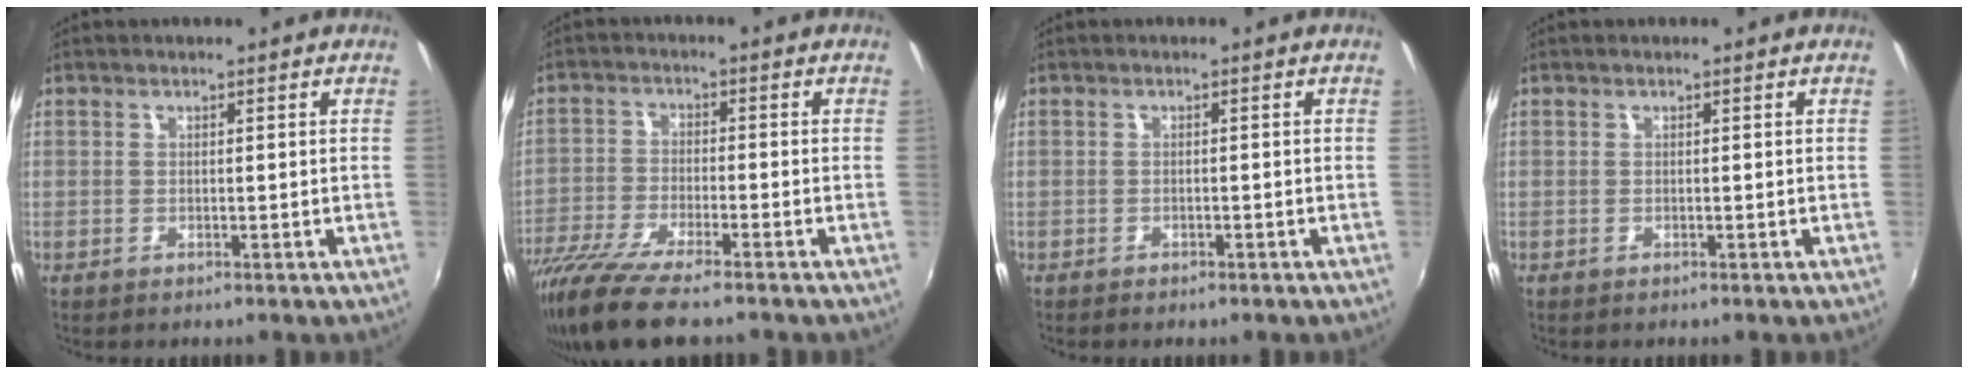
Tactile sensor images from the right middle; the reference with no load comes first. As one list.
[{"total": 12.1, "force": [-9.5, 1.8, 7.2], "torque": [-0.164, -0.046, -0.179]}, {"total": 1.7, "force": [-1.4, 0.8, 0.6], "torque": [-0.014, -0.008, -0.022]}, {"total": 0.0}]